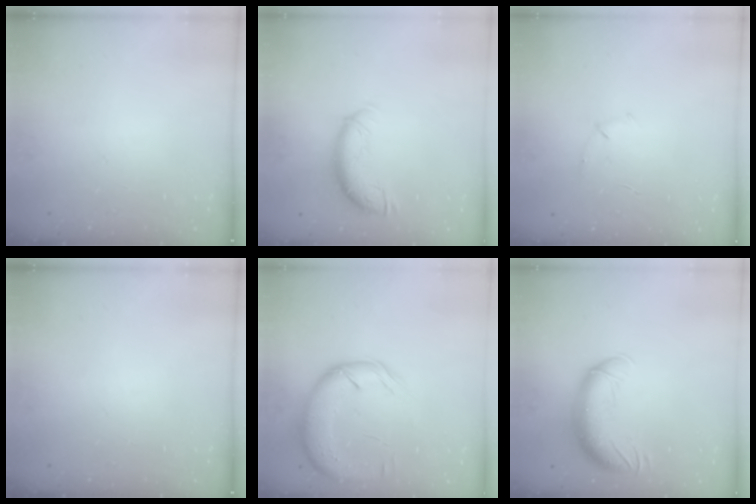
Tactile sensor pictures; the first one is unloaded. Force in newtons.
{"total": 10.3, "press": 10.3, "slide": 0.8}
{"total": 4.3, "press": 4.2, "slide": 1.1}
{"total": 0.0}
{"total": 14.4, "press": 14.0, "slide": 3.5}
{"total": 13.4, "press": 13.0, "slide": 3.2}